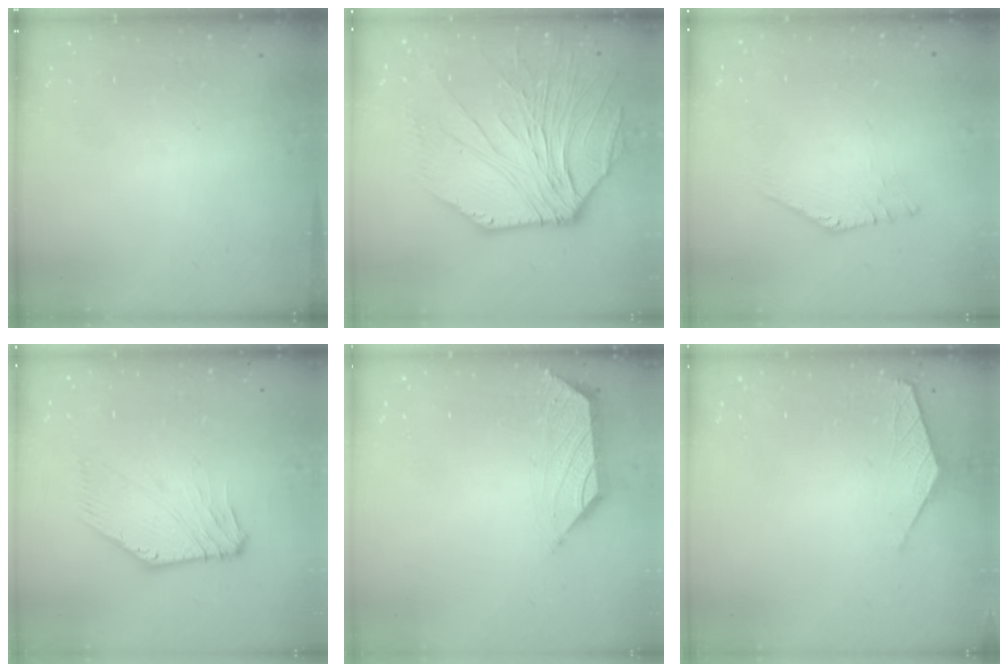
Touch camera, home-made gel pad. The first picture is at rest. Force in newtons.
{"total": 10.1, "press": 9.9, "slide": 1.9}
{"total": 1.8, "press": 1.7, "slide": 0.2}
{"total": 0.6, "press": 0.4, "slide": 0.4}
{"total": 0.9, "press": 0.7, "slide": 0.5}
{"total": 1.3, "press": 1.3, "slide": 0.3}